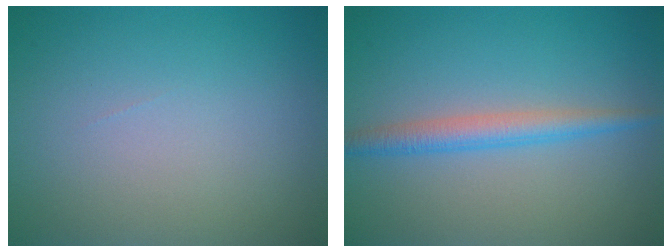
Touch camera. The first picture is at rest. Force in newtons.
{"total": 2.7, "press": 2.7, "slide": 0.1}